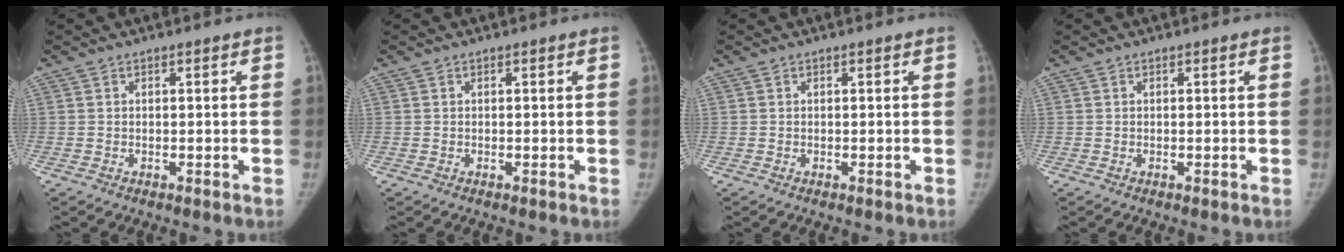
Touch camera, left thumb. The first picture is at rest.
{"total": 0.0}
{"total": 0.0}
{"total": 0.0}